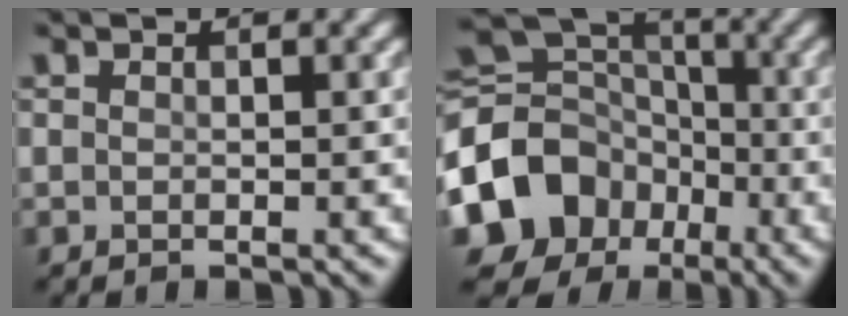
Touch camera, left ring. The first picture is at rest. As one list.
[{"total": 10.9, "force": [-4.4, 8.9, 4.7], "torque": [-0.110, -0.004, -0.094]}]